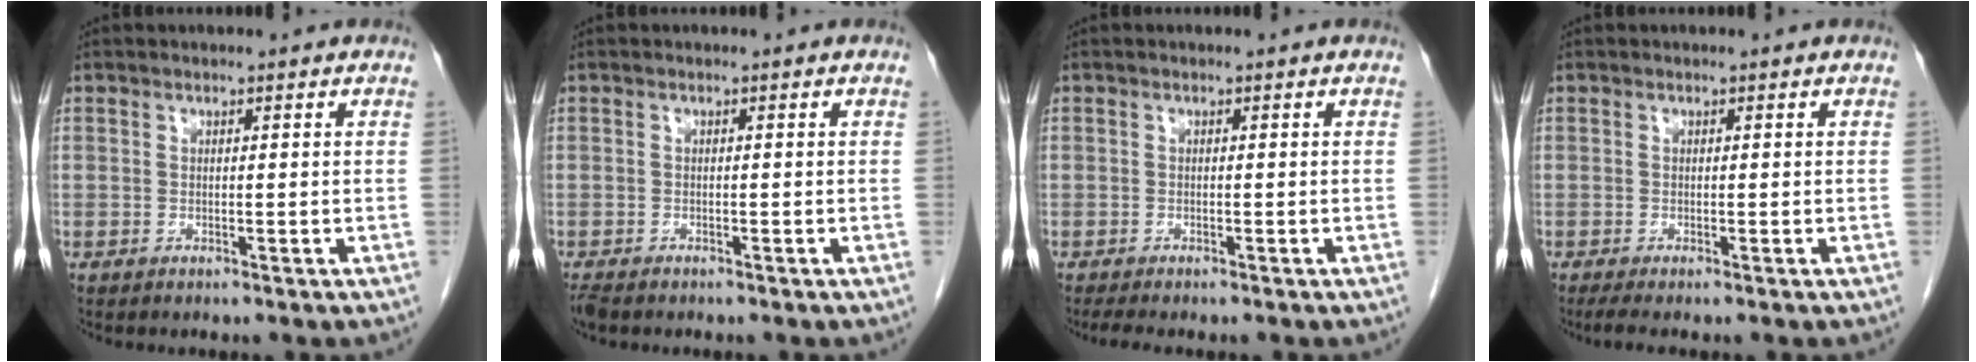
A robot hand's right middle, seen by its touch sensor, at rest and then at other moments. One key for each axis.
{"total": 2.3, "fx": -1.9, "fy": 1.0, "fz": 1.0, "tx": -0.023, "ty": -0.007, "tz": -0.030}
{"total": 2.1, "fx": -1.7, "fy": 0.4, "fz": 1.1, "tx": -0.025, "ty": -0.009, "tz": -0.023}
{"total": 1.5, "fx": -1.1, "fy": 0.0, "fz": 1.0, "tx": -0.026, "ty": -0.007, "tz": -0.022}